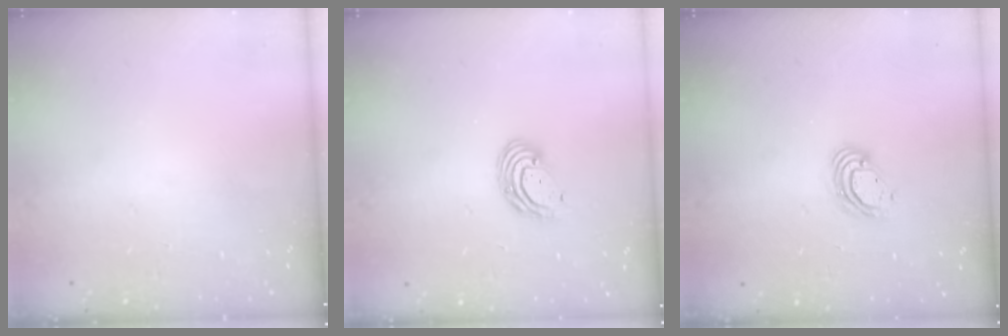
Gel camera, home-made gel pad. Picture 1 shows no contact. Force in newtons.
{"total": 6.4, "press": 6.3, "slide": 1.2}
{"total": 7.3, "press": 7.2, "slide": 1.1}